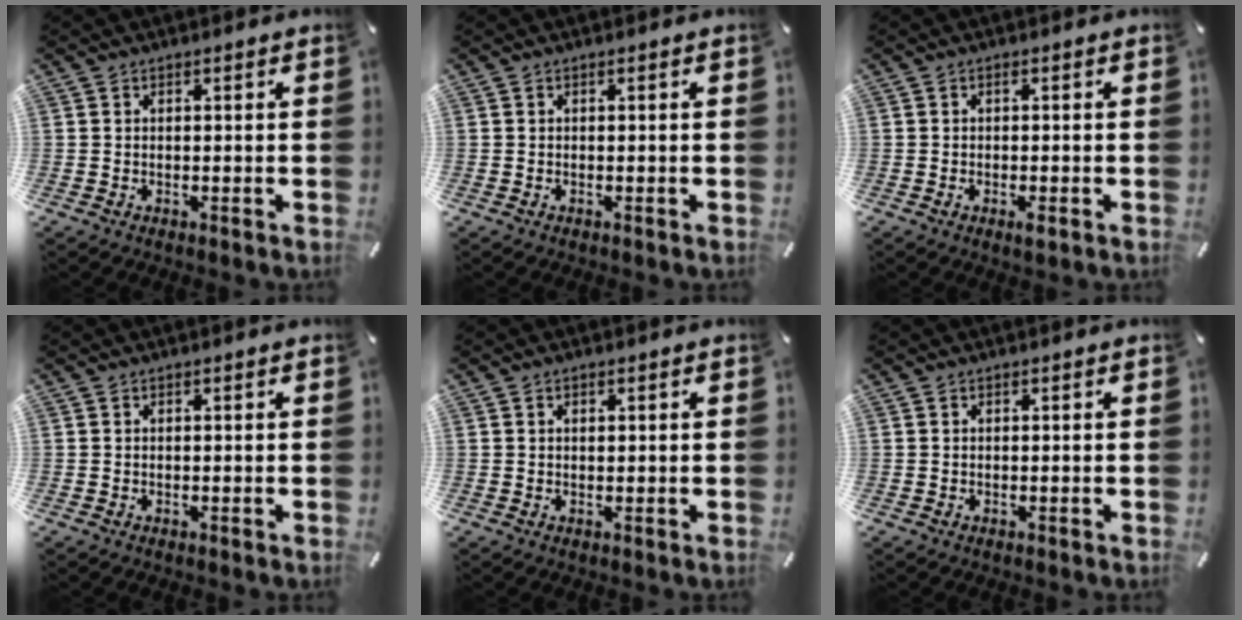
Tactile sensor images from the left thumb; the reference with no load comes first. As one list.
[{"total": 0.0}, {"total": 1.9, "force": [-0.5, 0.6, 1.7], "torque": [-0.036, -0.001, -0.012]}, {"total": 0.0}, {"total": 0.9, "force": [0.3, 0.6, 0.5], "torque": [-0.003, 0.001, 0.003]}, {"total": 0.0}]